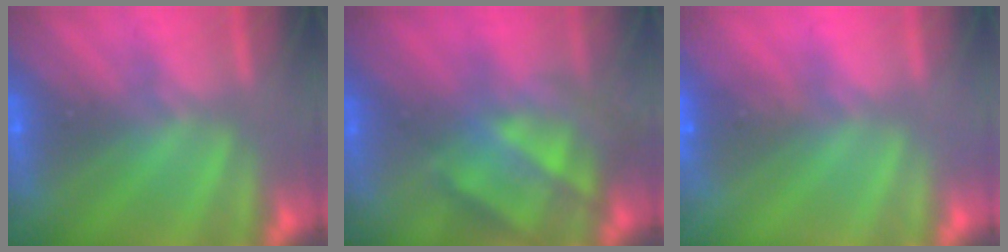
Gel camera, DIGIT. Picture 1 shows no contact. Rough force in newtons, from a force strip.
{"total": 4.9}
{"total": 3.7}